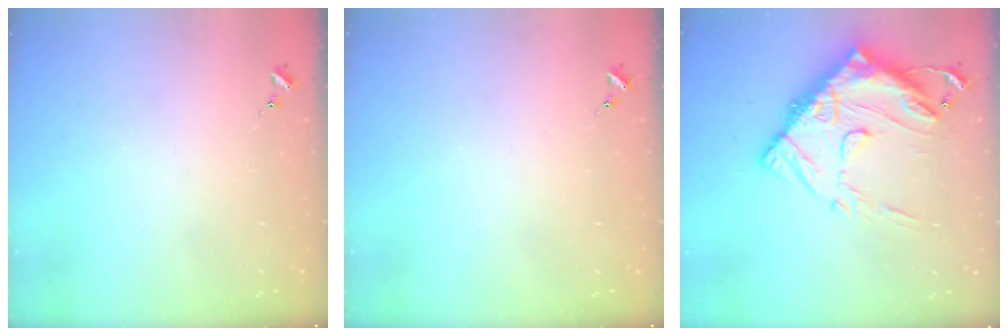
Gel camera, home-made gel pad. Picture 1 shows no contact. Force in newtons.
{"total": 0.0}
{"total": 21.5, "press": 21.4, "slide": 2.1}